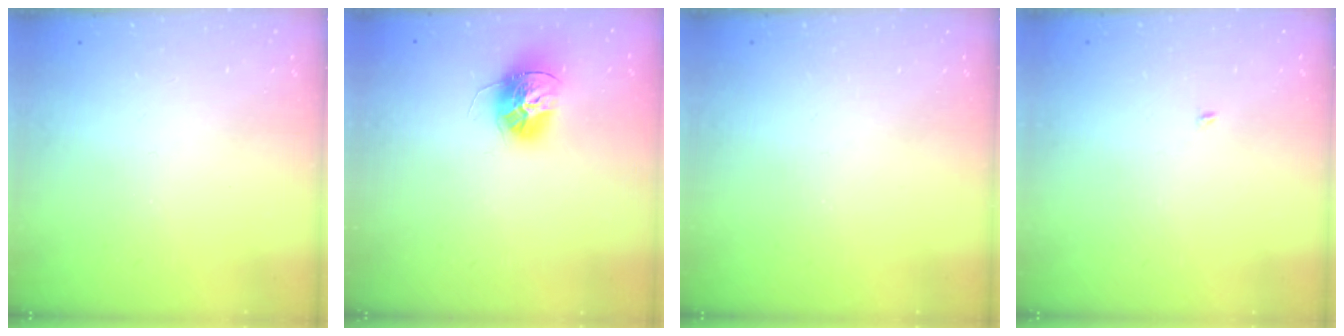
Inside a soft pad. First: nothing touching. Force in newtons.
{"total": 13.4, "press": 13.4, "slide": 1.2}
{"total": 0.0}
{"total": 1.9, "press": 1.9, "slide": 0.2}